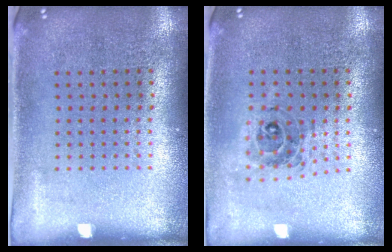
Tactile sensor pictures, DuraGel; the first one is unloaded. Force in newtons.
{"total": 0.7, "press": 0.7, "slide": 0.0}